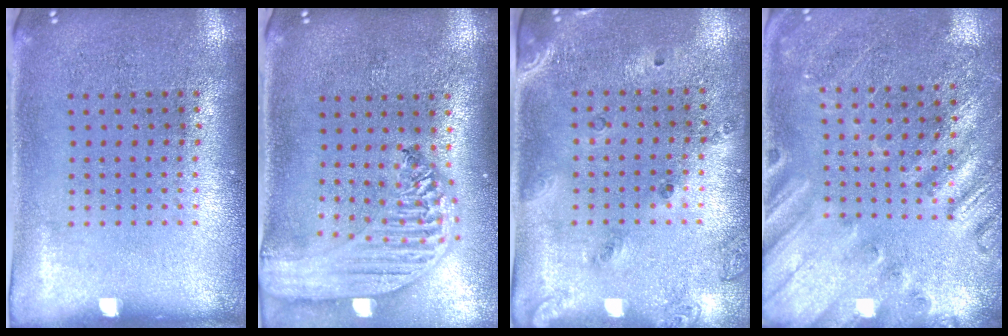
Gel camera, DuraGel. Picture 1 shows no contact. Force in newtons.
{"total": 2.9, "press": 2.3, "slide": 1.7}
{"total": 1.5, "press": 1.2, "slide": 0.9}
{"total": 2.3, "press": 2.2, "slide": 0.6}